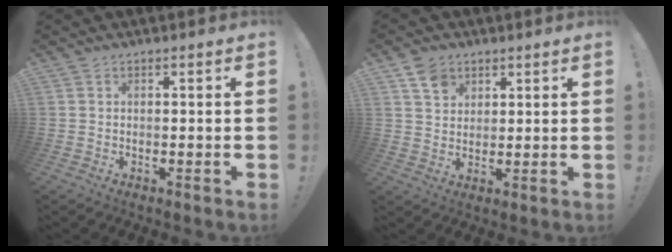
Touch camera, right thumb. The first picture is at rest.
{"total": 6.5, "force": [4.0, 4.6, 2.1], "torque": [-0.035, -0.015, 0.076]}